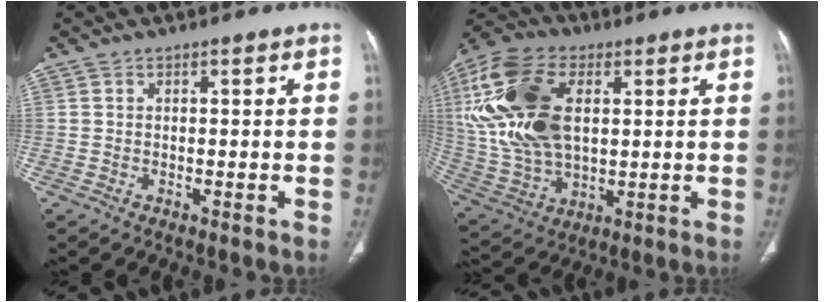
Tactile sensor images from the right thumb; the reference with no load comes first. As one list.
[{"total": 22.3, "force": [4.6, 13.2, 17.4], "torque": [-0.361, -0.006, 0.089]}]